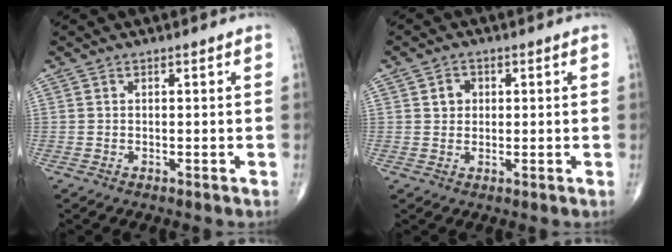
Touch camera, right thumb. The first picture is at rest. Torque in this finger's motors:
{"motor_torque": [0.06, 0.04, 0.08, -0.05, 0.02]}